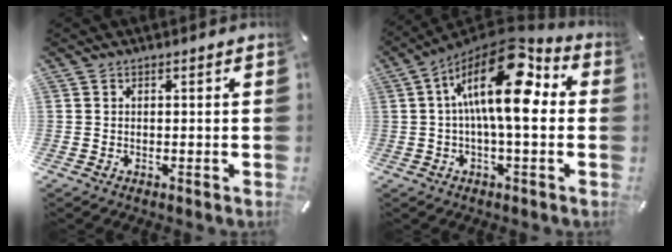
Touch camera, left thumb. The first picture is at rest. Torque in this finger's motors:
{"motor_torque": [0.68, 1.20, 2.44, -0.33, 0.65]}